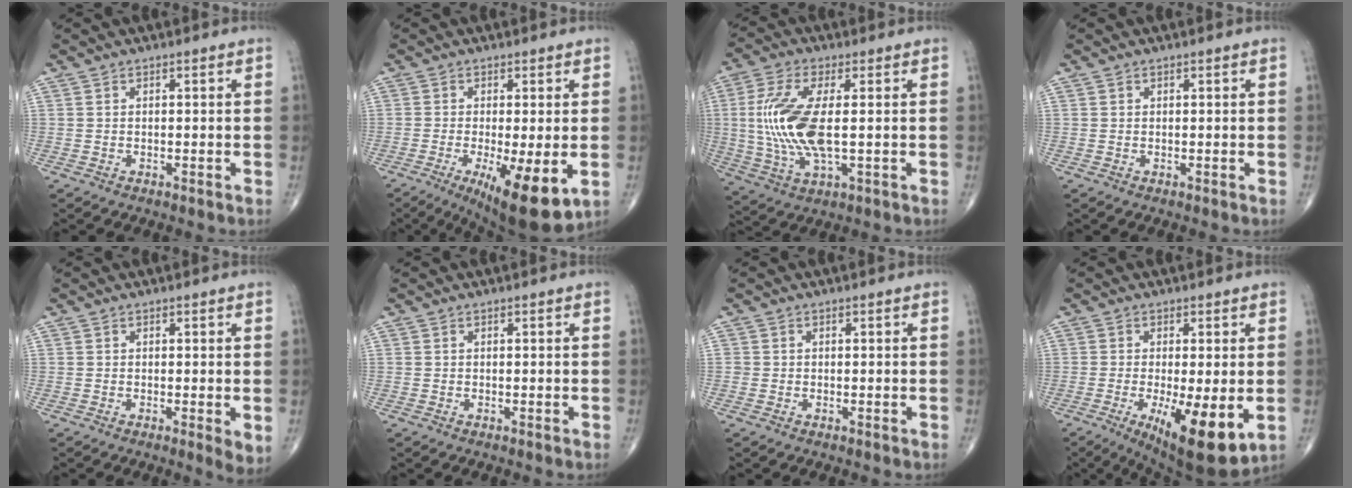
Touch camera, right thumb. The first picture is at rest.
{"total": 12.7, "force": [-3.8, 3.6, 11.5], "torque": [-0.181, -0.025, -0.050]}
{"total": 13.7, "force": [0.5, 5.1, 12.7], "torque": [-0.291, -0.005, 0.012]}
{"total": 0.0}
{"total": 2.9, "force": [-0.1, 0.8, 2.8], "torque": [-0.042, -0.011, -0.006]}
{"total": 0.0}
{"total": 0.7, "force": [-0.1, 0.7, 0.1], "torque": [0.004, 0.004, -0.003]}
{"total": 13.0, "force": [-3.4, 3.8, 11.9], "torque": [-0.186, -0.028, -0.043]}